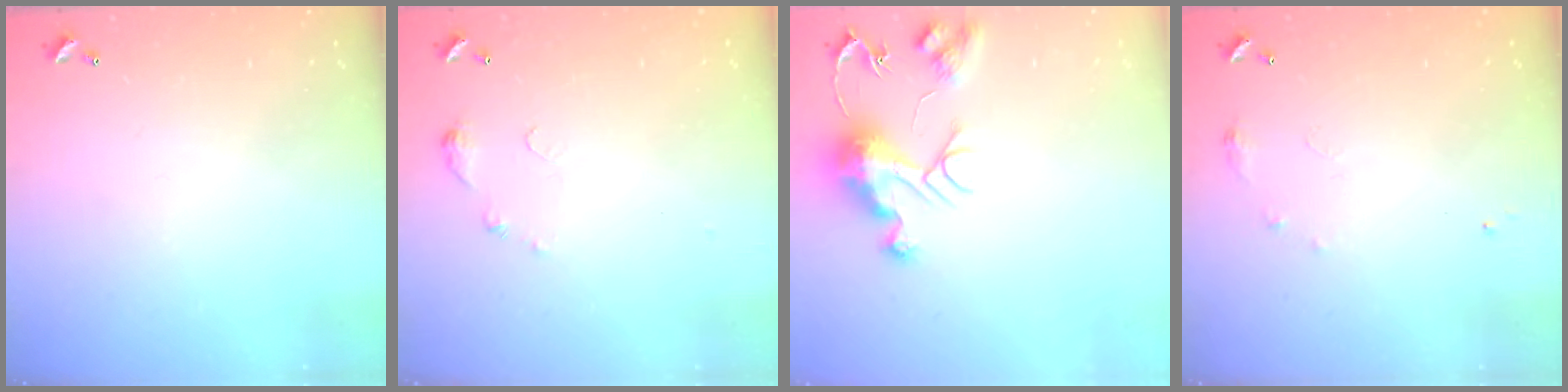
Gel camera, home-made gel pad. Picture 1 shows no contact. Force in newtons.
{"total": 4.7, "press": 4.6, "slide": 0.7}
{"total": 10.9, "press": 10.9, "slide": 0.9}
{"total": 6.0, "press": 5.9, "slide": 0.8}